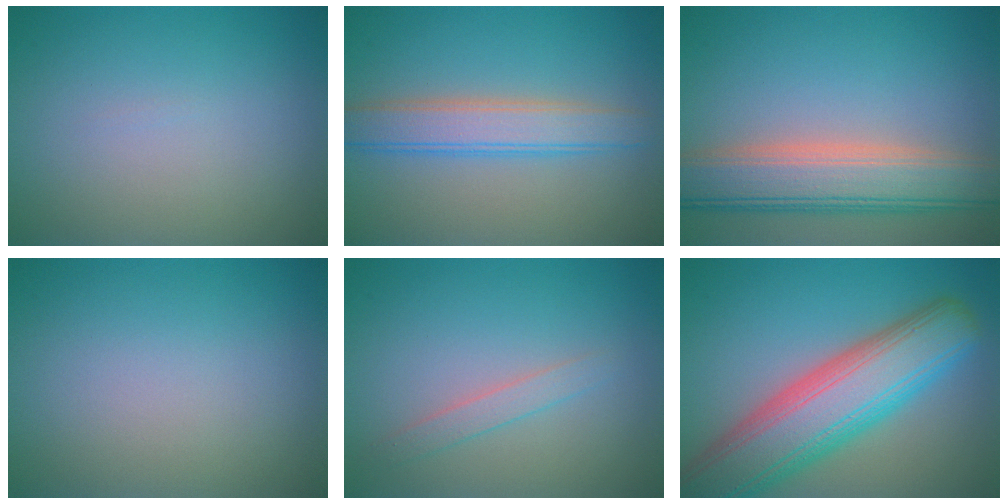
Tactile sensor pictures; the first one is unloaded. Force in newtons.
{"total": 4.2, "press": 4.2, "slide": 0.2}
{"total": 7.5, "press": 7.4, "slide": 0.6}
{"total": 0.0}
{"total": 1.4, "press": 1.3, "slide": 0.1}
{"total": 10.5, "press": 10.5, "slide": 0.6}